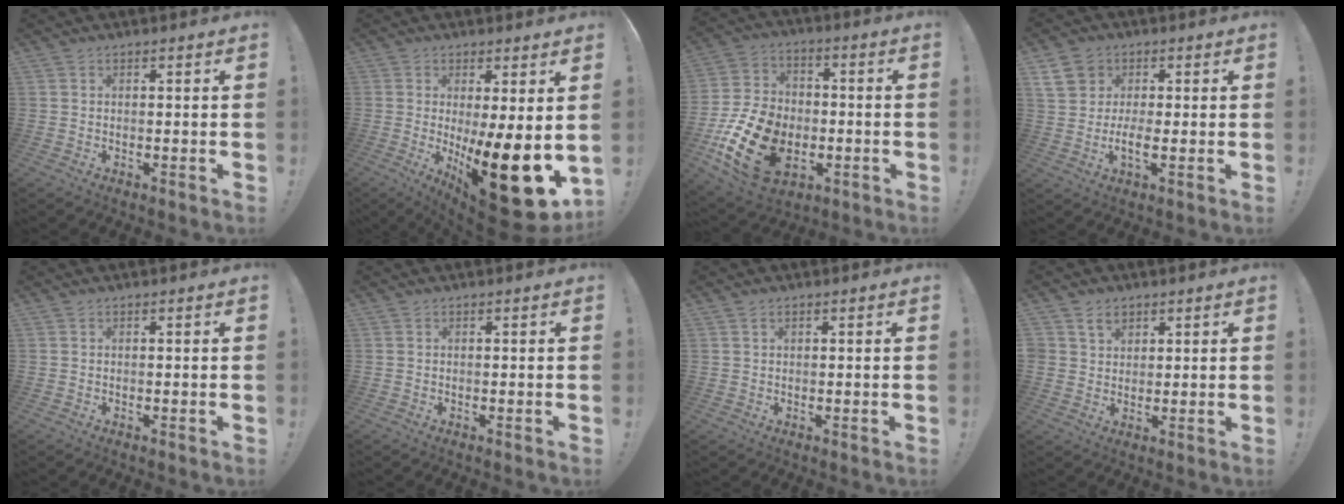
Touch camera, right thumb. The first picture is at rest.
{"total": 18.4, "force": [-3.4, 4.3, 17.5], "torque": [-0.233, -0.017, -0.042]}
{"total": 19.5, "force": [-6.4, 13.8, 12.2], "torque": [-0.224, 0.041, -0.101]}
{"total": 7.5, "force": [0.8, 5.7, 4.8], "torque": [-0.082, 0.001, 0.018]}
{"total": 0.0}
{"total": 0.0}
{"total": 0.7, "force": [0.5, 0.4, 0.3], "torque": [-0.002, -0.002, 0.009]}
{"total": 5.1, "force": [2.9, 3.9, 1.4], "torque": [-0.023, -0.010, 0.055]}